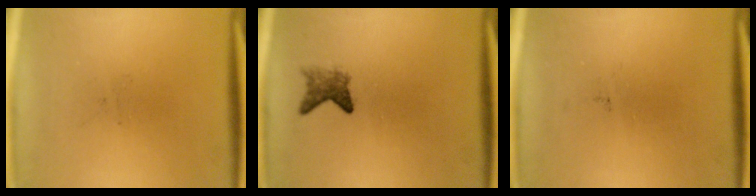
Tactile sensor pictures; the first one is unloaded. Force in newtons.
{"total": 2.5}
{"total": 0.0}